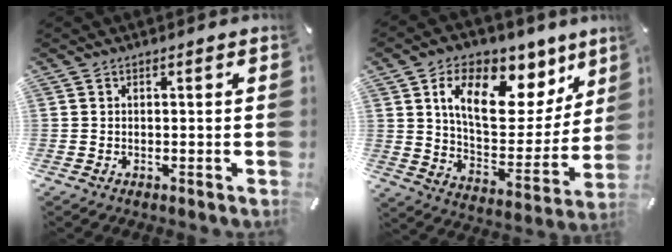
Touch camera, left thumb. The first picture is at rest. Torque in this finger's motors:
{"motor_torque": [3.14, 1.87, 1.50, -1.27, 0.41]}